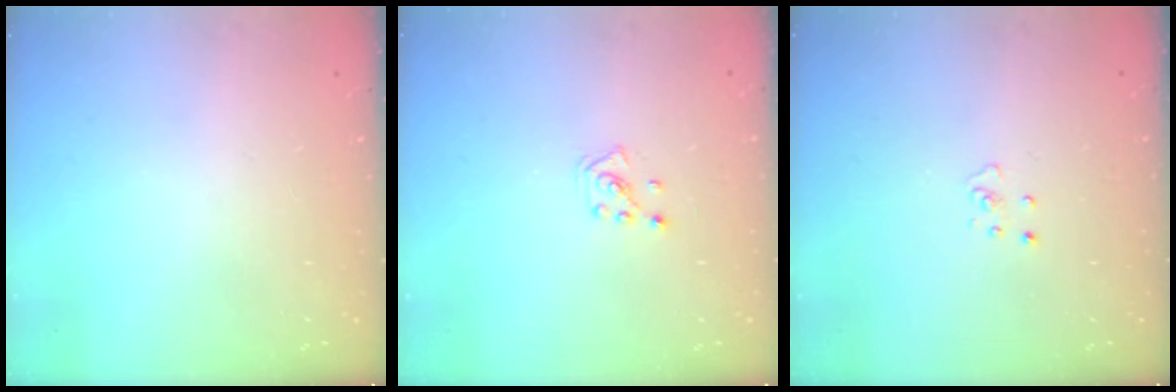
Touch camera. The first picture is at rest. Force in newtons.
{"total": 2.7, "press": 2.7, "slide": 0.5}
{"total": 2.8, "press": 2.7, "slide": 0.3}